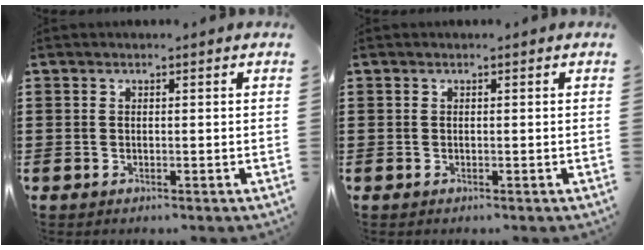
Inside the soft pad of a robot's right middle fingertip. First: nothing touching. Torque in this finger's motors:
{"motor_torque": [-0.08, 0.06, 0.00, 0.00]}